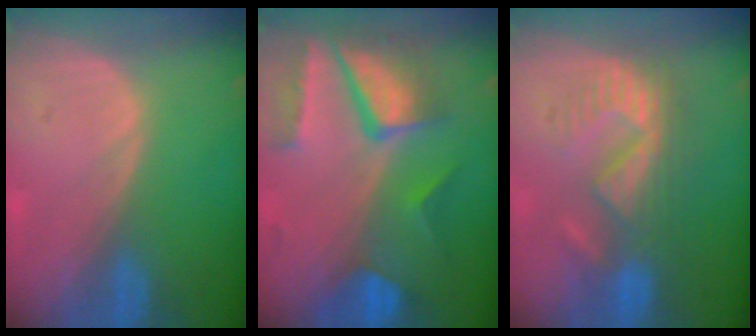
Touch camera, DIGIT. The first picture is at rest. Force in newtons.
{"total": 10.5, "press": 8.8, "slide": 5.7}
{"total": 8.6, "press": 8.2, "slide": 2.6}